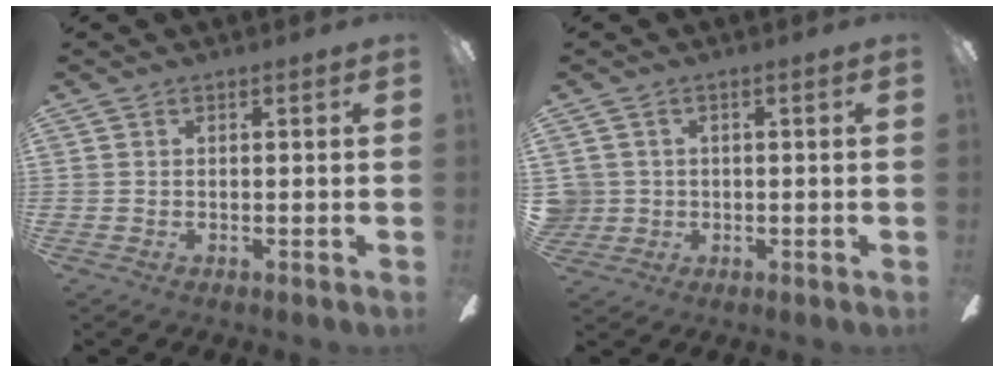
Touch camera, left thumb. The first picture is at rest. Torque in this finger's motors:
{"motor_torque": [-0.22, -0.12, 0.00, -0.01, 0.00]}